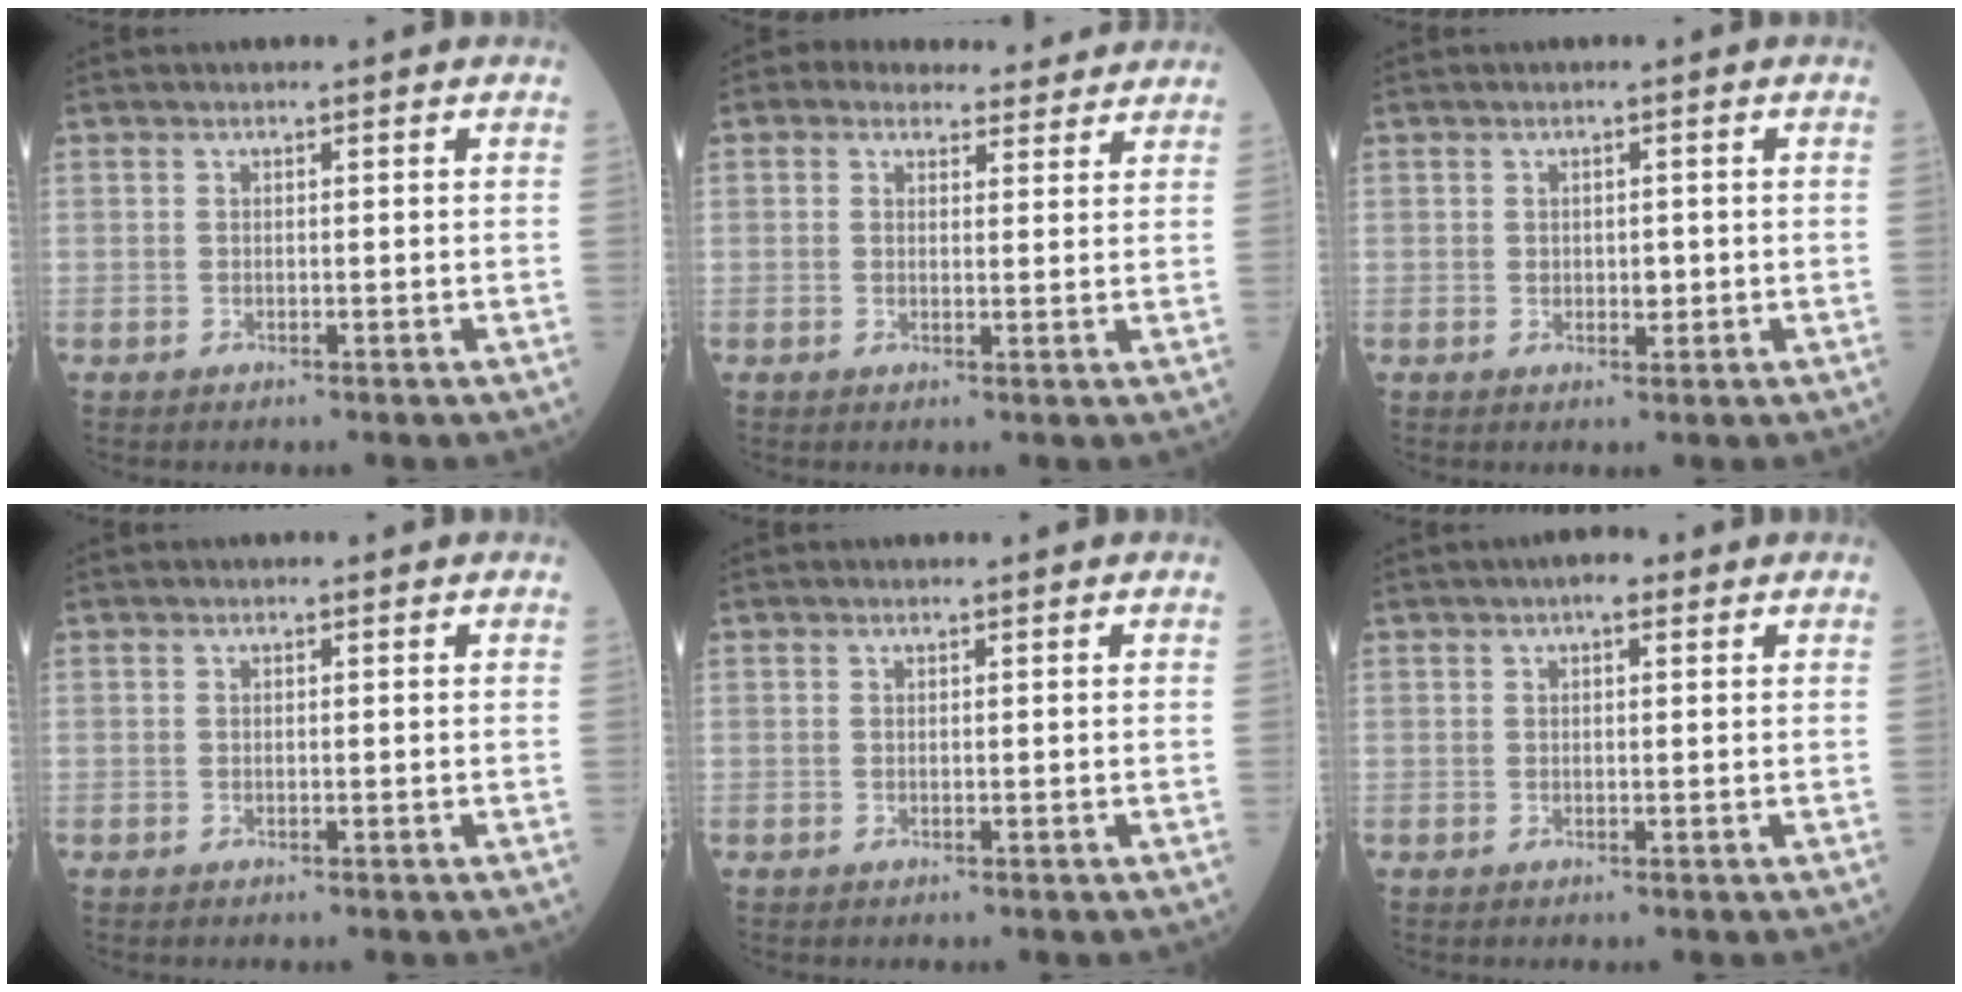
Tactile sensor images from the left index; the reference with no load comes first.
{"total": 6.5, "force": [5.8, 2.9, 0.9], "torque": [0.000, 0.014, 0.062]}
{"total": 1.4, "force": [-0.2, 1.0, 1.0], "torque": [-0.011, -0.003, -0.003]}
{"total": 0.0}
{"total": 0.0}
{"total": 2.4, "force": [1.3, 0.9, 1.8], "torque": [-0.024, 0.007, 0.013]}